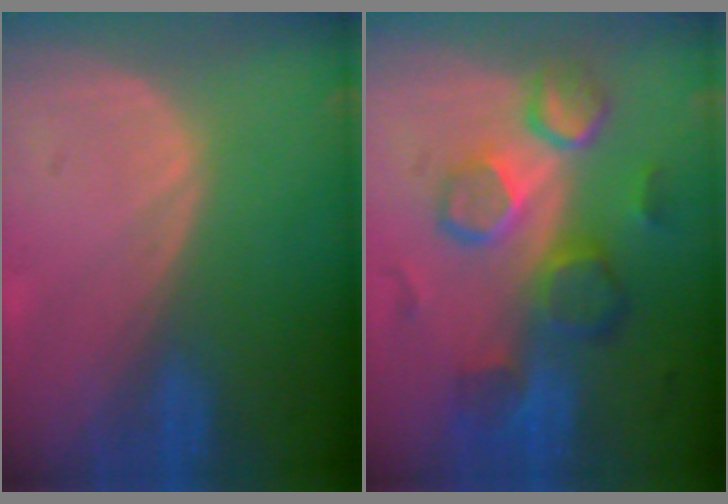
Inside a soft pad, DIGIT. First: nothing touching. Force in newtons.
{"total": 10.3, "press": 9.1, "slide": 4.9}